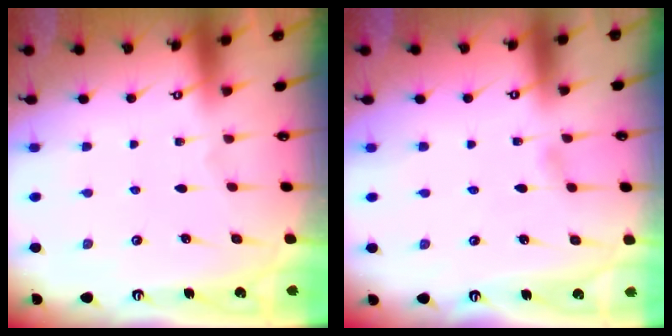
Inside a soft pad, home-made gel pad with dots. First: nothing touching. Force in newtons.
{"total": 2.0, "press": 2.0, "slide": 0.3}